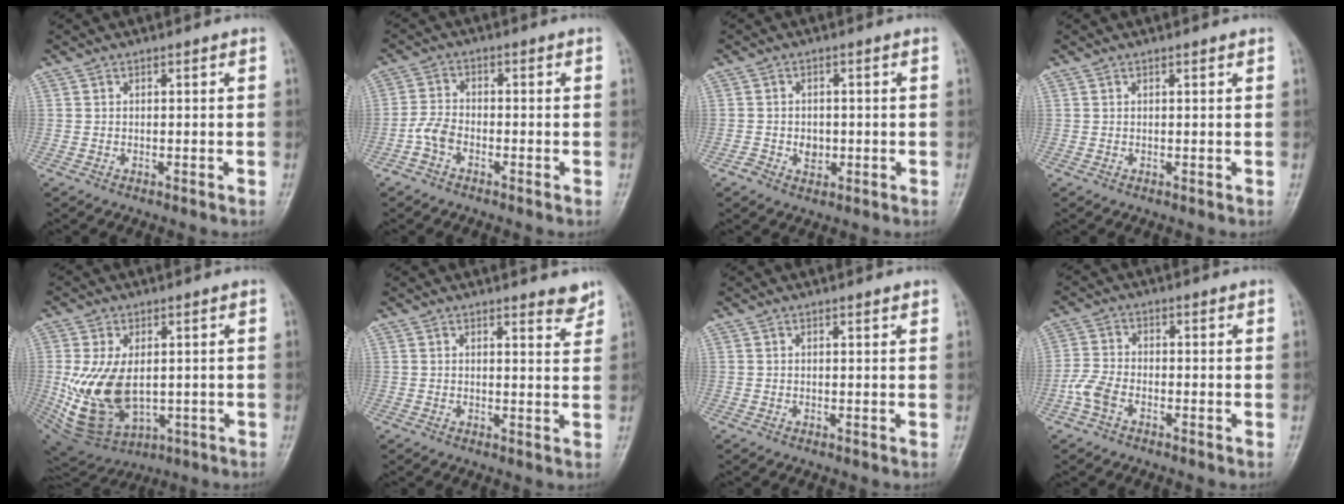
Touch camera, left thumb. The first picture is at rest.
{"total": 3.8, "force": [-2.1, 2.3, 2.3], "torque": [-0.047, 0.012, -0.047]}
{"total": 3.0, "force": [-0.7, 2.5, 1.5], "torque": [-0.010, 0.003, -0.008]}
{"total": 0.5, "force": [0.4, 0.0, 0.4], "torque": [-0.008, -0.002, 0.006]}
{"total": 14.9, "force": [-0.5, 9.2, 11.7], "torque": [-0.215, -0.014, 0.017]}
{"total": 3.0, "force": [2.6, 0.7, 1.4], "torque": [-0.007, -0.023, 0.030]}
{"total": 0.8, "force": [0.6, 0.1, 0.5], "torque": [-0.008, -0.004, 0.009]}
{"total": 4.5, "force": [-2.4, 2.6, 2.8], "torque": [-0.065, 0.010, -0.053]}